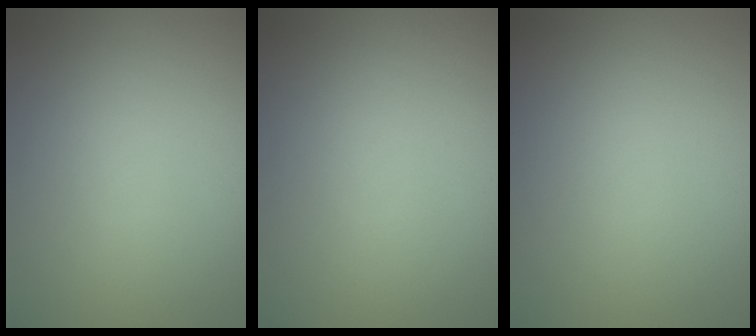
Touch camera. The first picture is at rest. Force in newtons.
{"total": 0.0}
{"total": 0.0}